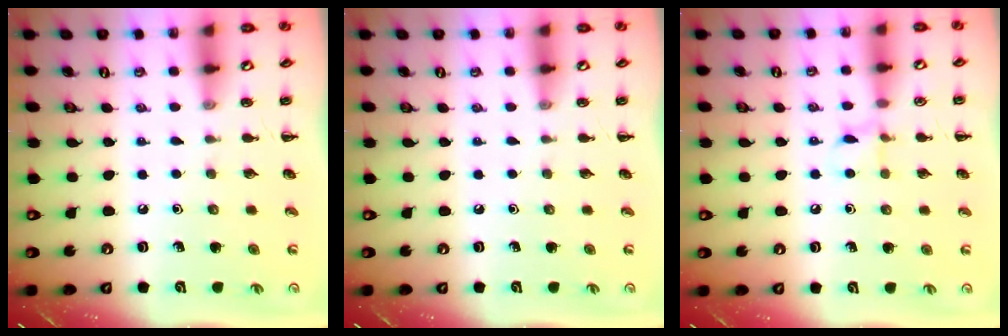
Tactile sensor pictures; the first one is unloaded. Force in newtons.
{"total": 0.0}
{"total": 6.0, "press": 5.7, "slide": 2.0}